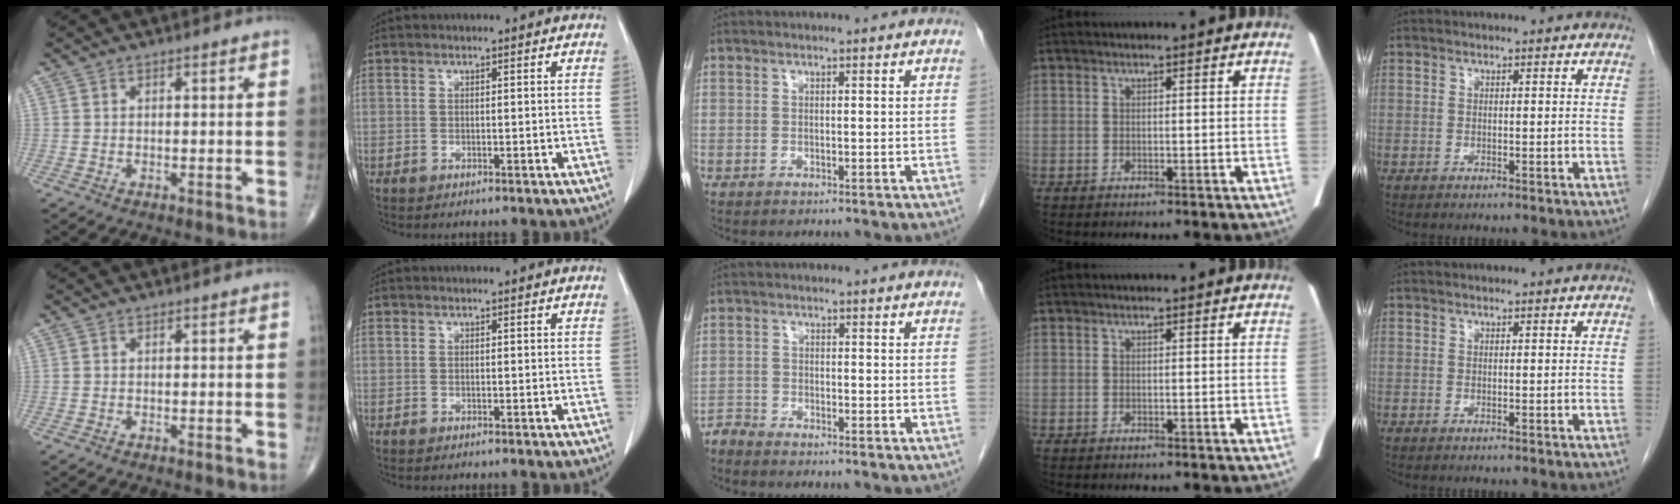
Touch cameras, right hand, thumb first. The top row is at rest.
{"middle": {"total": 2.0, "force": [-2.0, -0.2, -0.3], "torque": [0.014, -0.008, -0.039]}}